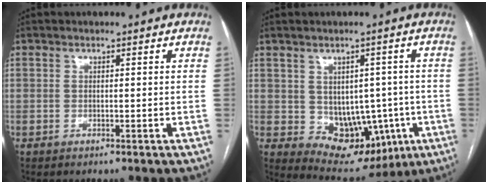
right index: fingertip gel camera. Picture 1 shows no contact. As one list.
[{"total": 10.1, "force": [-1.7, 7.1, 7.0], "torque": [-0.081, 0.017, 0.004]}]